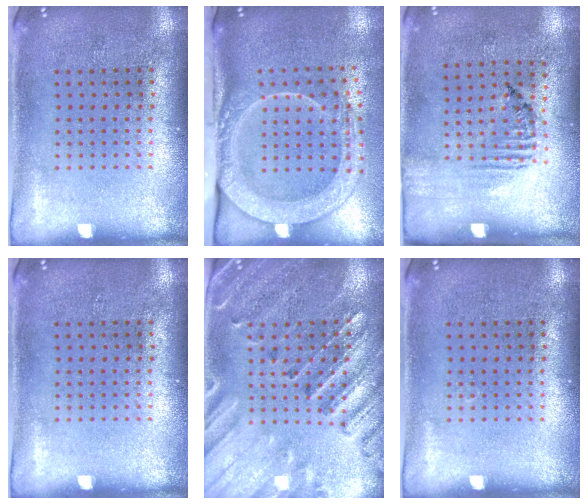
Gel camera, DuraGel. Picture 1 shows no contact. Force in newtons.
{"total": 2.8, "press": 2.1, "slide": 1.8}
{"total": 1.6, "press": 1.1, "slide": 1.2}
{"total": 0.0}
{"total": 2.9, "press": 2.6, "slide": 1.1}
{"total": 0.0}